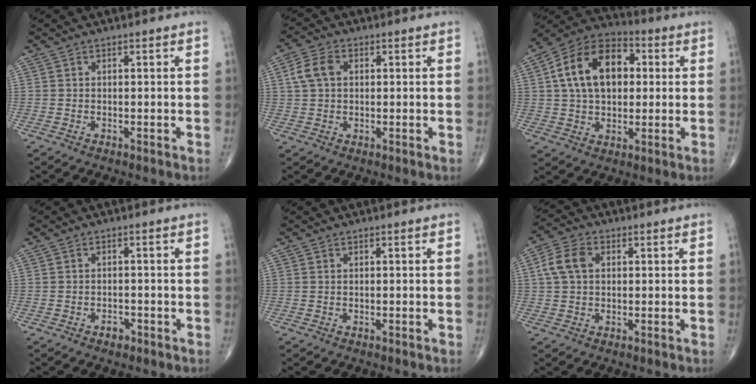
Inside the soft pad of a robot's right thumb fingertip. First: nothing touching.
{"total": 5.1, "force": [1.1, 3.5, 3.6], "torque": [-0.075, 0.011, 0.018]}
{"total": 16.7, "force": [3.0, 10.8, 12.3], "torque": [-0.189, 0.019, 0.042]}
{"total": 1.7, "force": [-1.1, 1.1, 0.7], "torque": [-0.004, 0.006, -0.017]}
{"total": 0.0}
{"total": 6.3, "force": [1.3, 4.3, 4.4], "torque": [-0.090, 0.014, 0.021]}